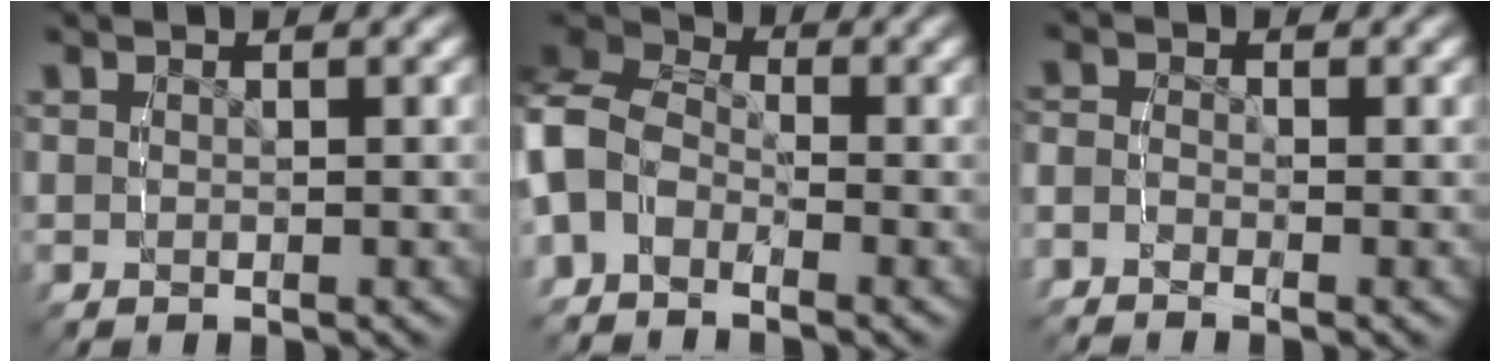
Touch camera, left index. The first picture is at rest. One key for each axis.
{"total": 10.6, "fx": -0.3, "fy": 9.5, "fz": 4.6, "tx": -0.133, "ty": -0.012, "tz": -0.029}
{"total": 2.1, "fx": -1.7, "fy": 1.1, "fz": 0.4, "tx": -0.021, "ty": -0.012, "tz": -0.036}